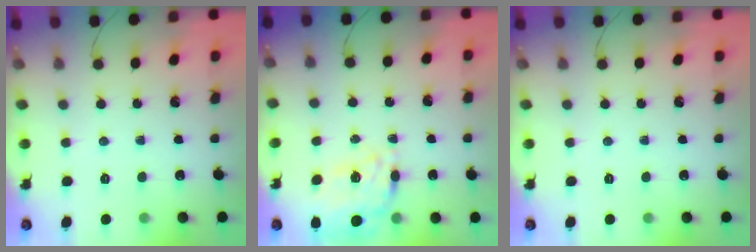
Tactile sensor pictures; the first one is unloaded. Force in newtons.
{"total": 12.0, "press": 11.3, "slide": 4.0}
{"total": 0.0}